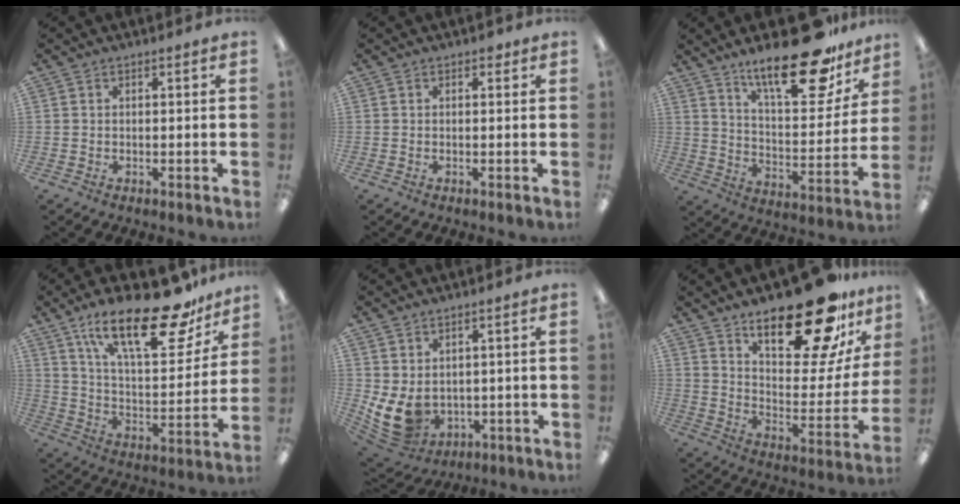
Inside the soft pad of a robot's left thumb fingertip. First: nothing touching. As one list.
[{"total": 0.9, "force": [0.5, 0.6, 0.5], "torque": [-0.003, 0.000, 0.007]}, {"total": 22.5, "force": [16.4, 7.7, 13.3], "torque": [-0.201, -0.104, 0.271]}, {"total": 25.9, "force": [17.1, 9.2, 17.1], "torque": [-0.264, -0.097, 0.283]}, {"total": 8.2, "force": [0.2, 6.1, 5.5], "torque": [-0.120, -0.019, 0.009]}, {"total": 24.8, "force": [18.0, 8.1, 15.0], "torque": [-0.211, -0.120, 0.296]}]